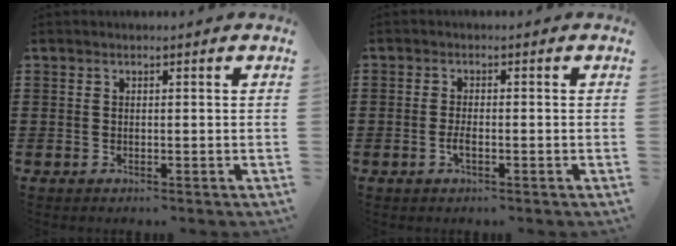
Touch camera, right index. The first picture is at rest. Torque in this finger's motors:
{"motor_torque": [2.14, 0.00, 0.21, 0.01]}